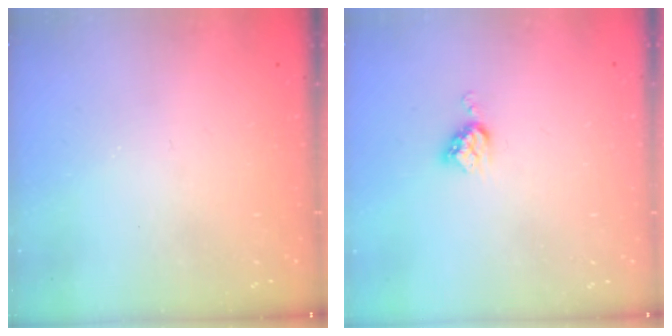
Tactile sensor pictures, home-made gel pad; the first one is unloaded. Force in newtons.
{"total": 5.1, "press": 5.1, "slide": 0.1}